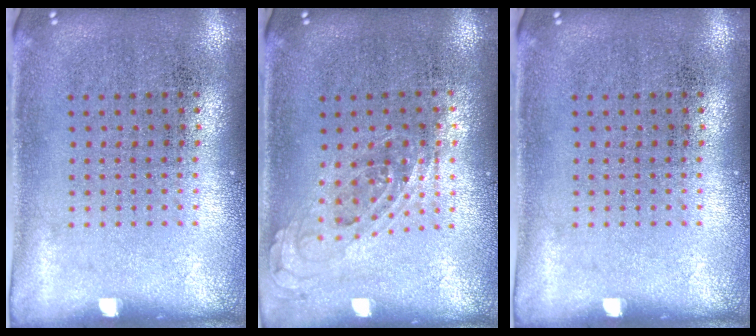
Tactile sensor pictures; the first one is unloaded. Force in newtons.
{"total": 0.8, "press": 0.7, "slide": 0.3}
{"total": 0.0}